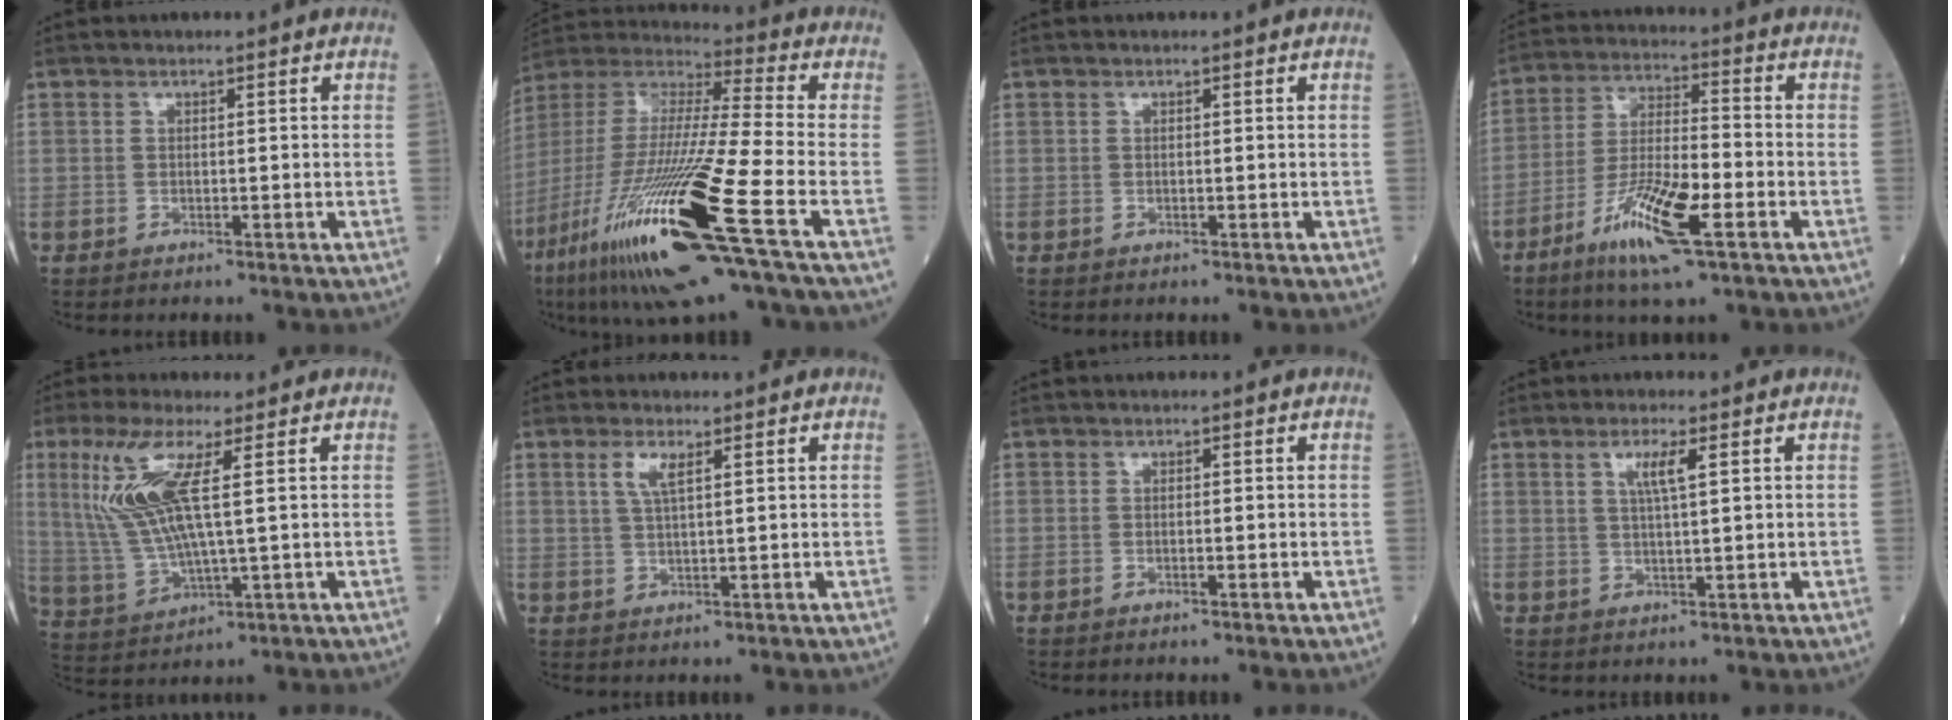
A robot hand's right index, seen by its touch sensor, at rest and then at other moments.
{"total": 26.3, "force": [-11.7, 1.2, 23.6], "torque": [-0.479, -0.066, -0.216]}
{"total": 0.0}
{"total": 12.1, "force": [-6.0, 1.6, 10.3], "torque": [-0.203, -0.017, -0.109]}
{"total": 10.6, "force": [3.3, 1.4, 10.0], "torque": [-0.239, -0.002, 0.071]}
{"total": 3.1, "force": [1.6, 0.4, 2.6], "torque": [-0.061, 0.000, 0.034]}
{"total": 0.0}
{"total": 3.4, "force": [1.5, -0.1, 3.1], "torque": [-0.062, 0.001, 0.029]}